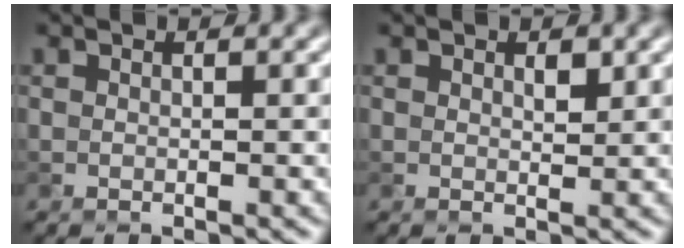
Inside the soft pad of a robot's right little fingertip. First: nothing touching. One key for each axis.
{"total": 0.8, "fx": 0.4, "fy": 0.4, "fz": 0.5, "tx": -0.008, "ty": -0.004, "tz": 0.008}